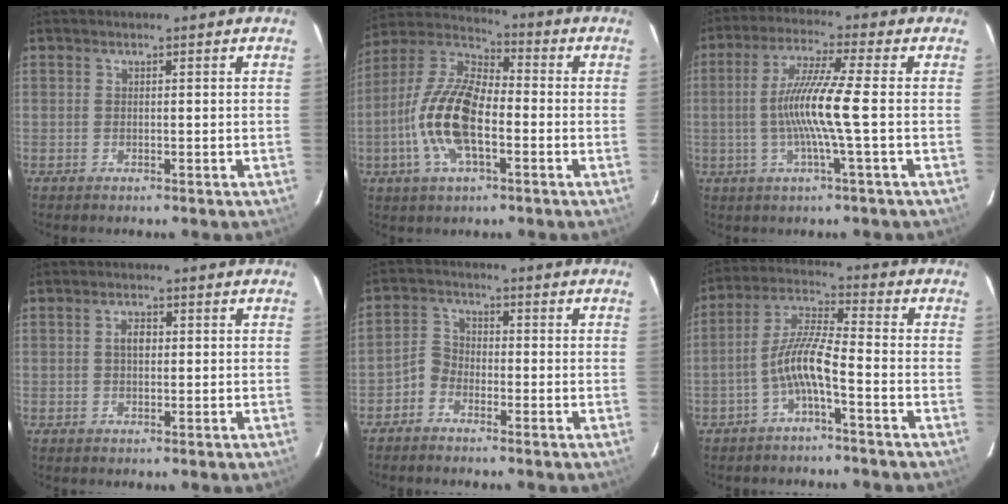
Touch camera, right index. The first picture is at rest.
{"total": 15.3, "force": [-3.7, 6.6, 13.3], "torque": [-0.278, 0.004, -0.079]}
{"total": 10.2, "force": [-1.2, -1.2, 10.1], "torque": [-0.197, 0.000, -0.023]}
{"total": 2.4, "force": [0.3, 1.4, 1.9], "torque": [-0.032, 0.007, 0.006]}
{"total": 3.5, "force": [-2.4, 2.4, 0.9], "torque": [-0.017, 0.014, -0.050]}
{"total": 7.4, "force": [-3.4, 0.7, 6.5], "torque": [-0.148, 0.015, -0.065]}